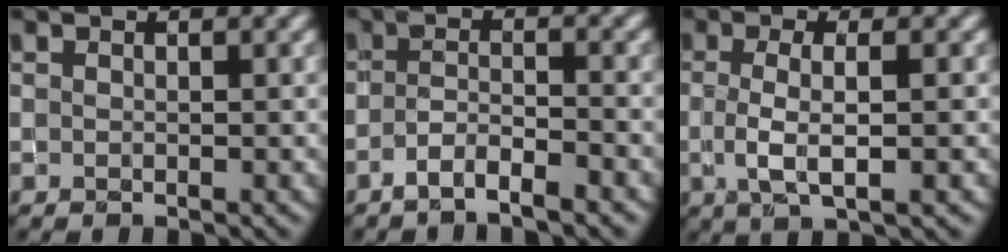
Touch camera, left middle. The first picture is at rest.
{"total": 2.7, "force": [-2.2, 0.5, 1.6], "torque": [-0.031, 0.002, -0.046]}
{"total": 3.2, "force": [-0.5, 1.0, 3.0], "torque": [-0.060, -0.007, -0.006]}